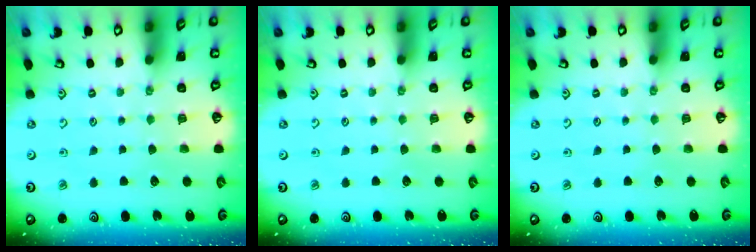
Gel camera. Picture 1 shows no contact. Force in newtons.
{"total": 0.0}
{"total": 0.0}